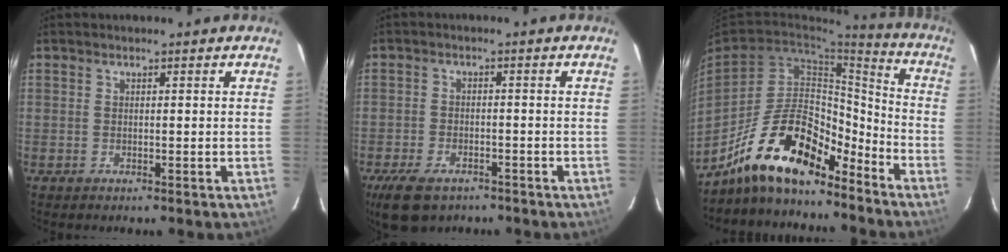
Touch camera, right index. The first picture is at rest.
{"total": 9.0, "force": [-6.2, 4.7, 4.6], "torque": [-0.116, -0.013, -0.105]}
{"total": 18.0, "force": [-13.9, 5.9, 9.9], "torque": [-0.189, 0.014, -0.243]}